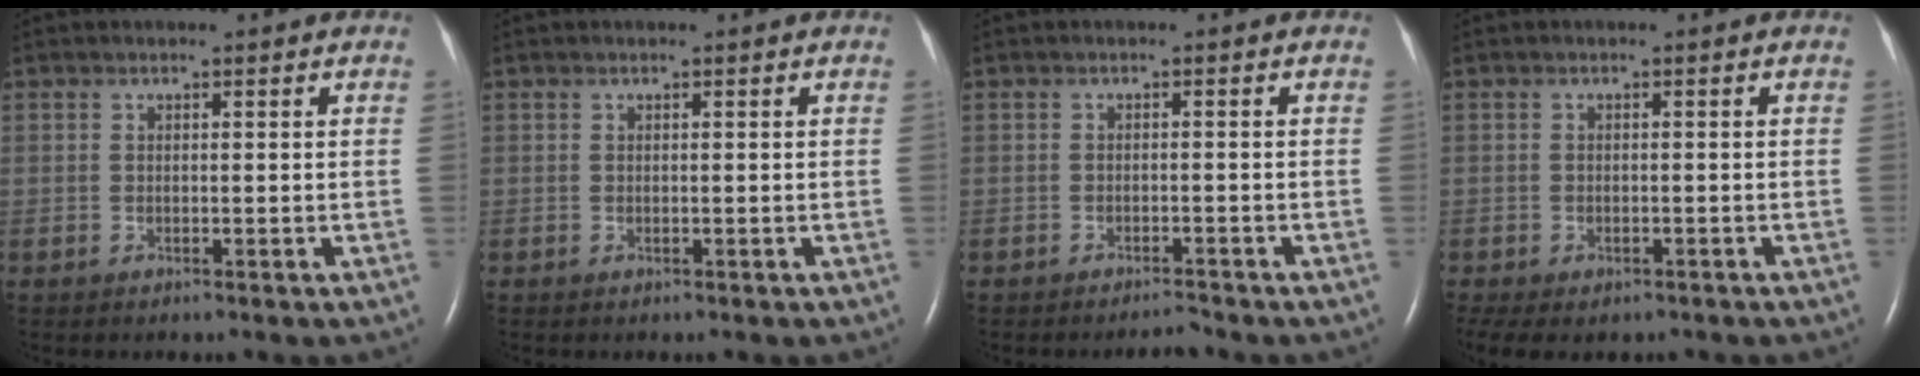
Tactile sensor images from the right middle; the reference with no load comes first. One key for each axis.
{"total": 0.0}
{"total": 1.5, "fx": -1.5, "fy": 0.0, "fz": 0.2, "tx": -0.006, "ty": -0.006, "tz": -0.021}
{"total": 6.8, "fx": -4.7, "fy": 3.7, "fz": 3.2, "tx": -0.065, "ty": -0.004, "tz": -0.062}